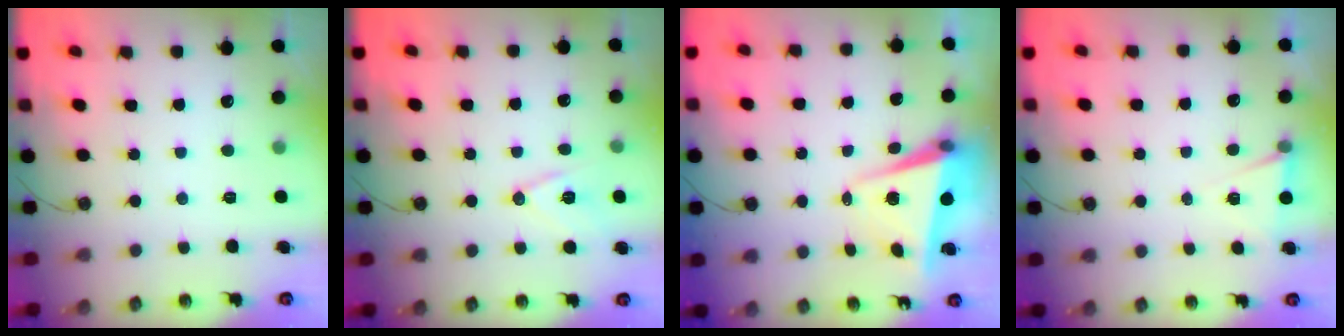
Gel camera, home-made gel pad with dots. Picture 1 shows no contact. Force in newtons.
{"total": 10.5, "press": 10.0, "slide": 3.4}
{"total": 5.5, "press": 5.2, "slide": 1.7}
{"total": 4.9, "press": 2.0, "slide": 4.4}